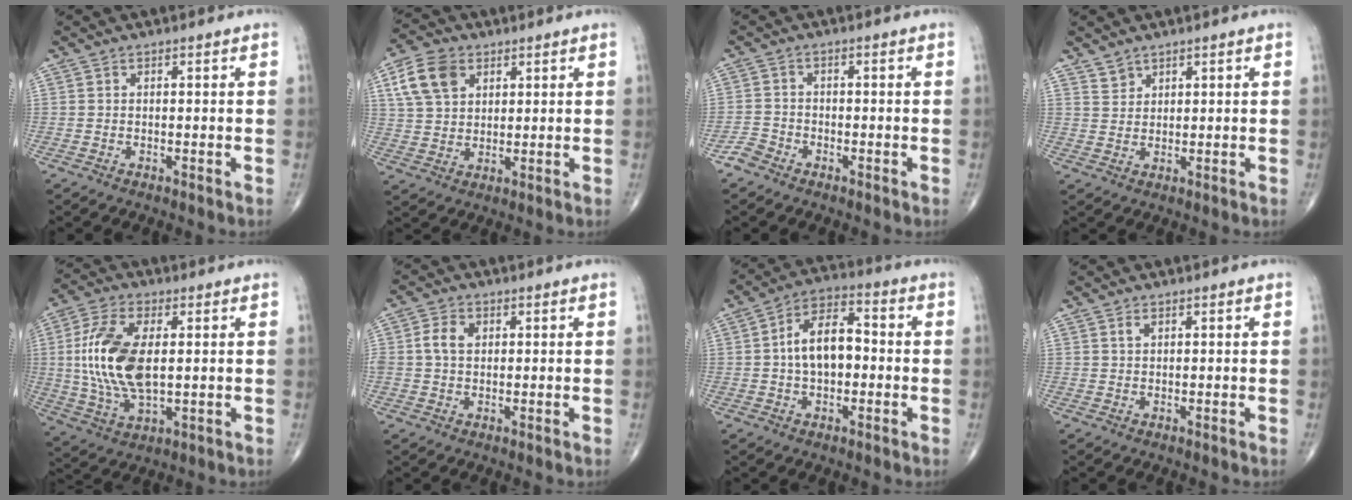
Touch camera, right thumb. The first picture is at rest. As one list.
[{"total": 9.4, "force": [3.9, 6.5, 5.5], "torque": [-0.092, -0.002, 0.075]}, {"total": 2.8, "force": [-2.1, 1.7, 0.6], "torque": [-0.009, 0.010, -0.046]}, {"total": 2.3, "force": [1.9, 1.2, 0.1], "torque": [0.015, -0.012, 0.032]}, {"total": 15.7, "force": [1.4, 7.8, 13.6], "torque": [-0.284, -0.005, 0.029]}, {"total": 4.2, "force": [0.7, 3.0, 2.8], "torque": [-0.053, 0.006, 0.012]}, {"total": 10.3, "force": [-0.2, 6.0, 8.4], "torque": [-0.132, 0.032, -0.014]}, {"total": 1.1, "force": [0.5, 0.6, 0.7], "torque": [-0.011, 0.003, 0.010]}]